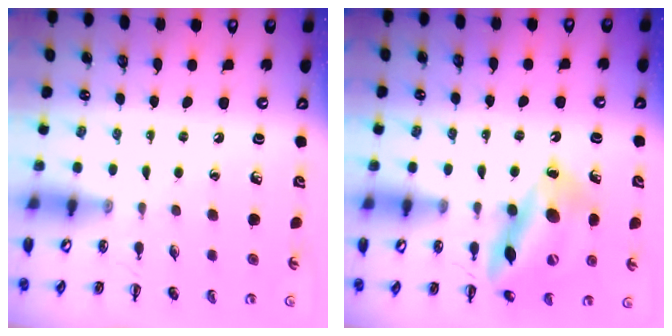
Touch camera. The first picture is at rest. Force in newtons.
{"total": 15.6, "press": 15.1, "slide": 4.0}